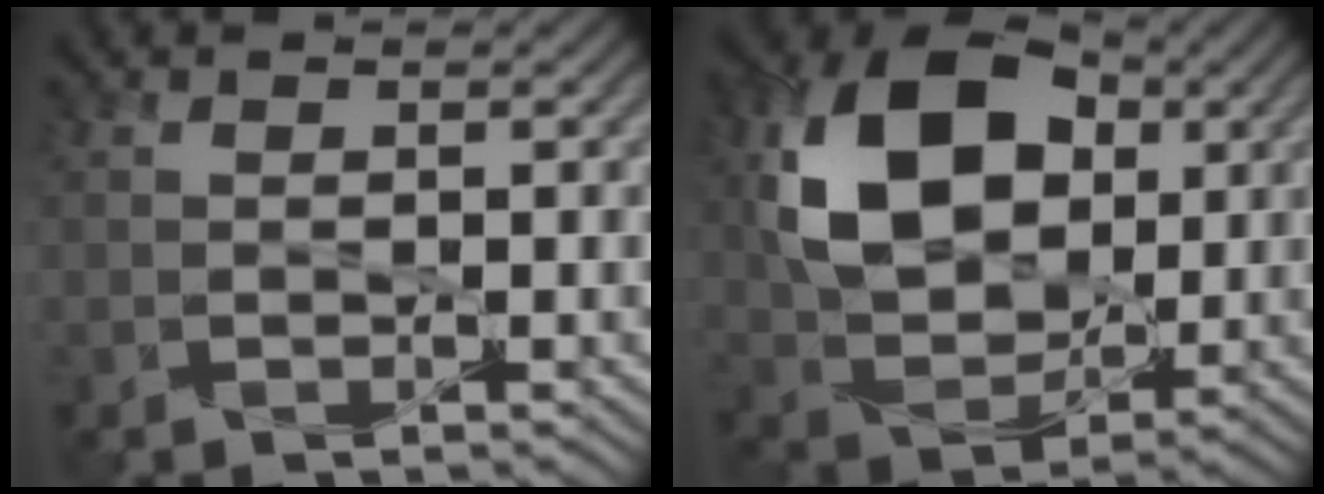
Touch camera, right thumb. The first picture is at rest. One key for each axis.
{"total": 13.7, "fx": 3.4, "fy": 9.4, "fz": 9.3, "tx": -0.196, "ty": 0.010, "tz": 0.066}